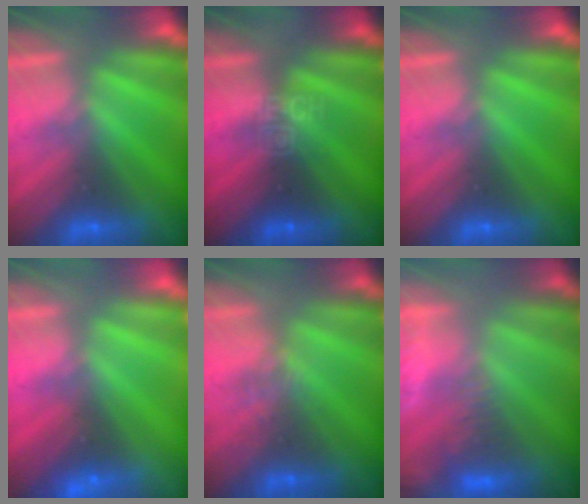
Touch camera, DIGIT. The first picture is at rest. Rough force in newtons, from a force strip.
{"total": 3.2}
{"total": 0.0}
{"total": 2.3}
{"total": 2.4}
{"total": 3.9}